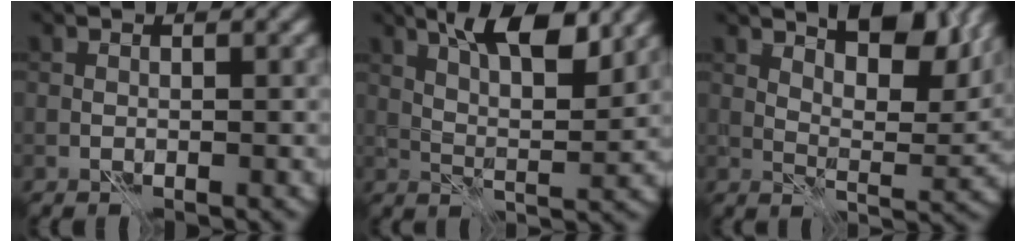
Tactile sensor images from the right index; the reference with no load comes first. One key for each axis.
{"total": 7.6, "fx": 4.3, "fy": 2.4, "fz": 5.7, "tx": -0.086, "ty": 0.006, "tz": 0.064}
{"total": 8.3, "fx": 5.4, "fy": 3.0, "fz": 5.5, "tx": -0.084, "ty": 0.007, "tz": 0.082}